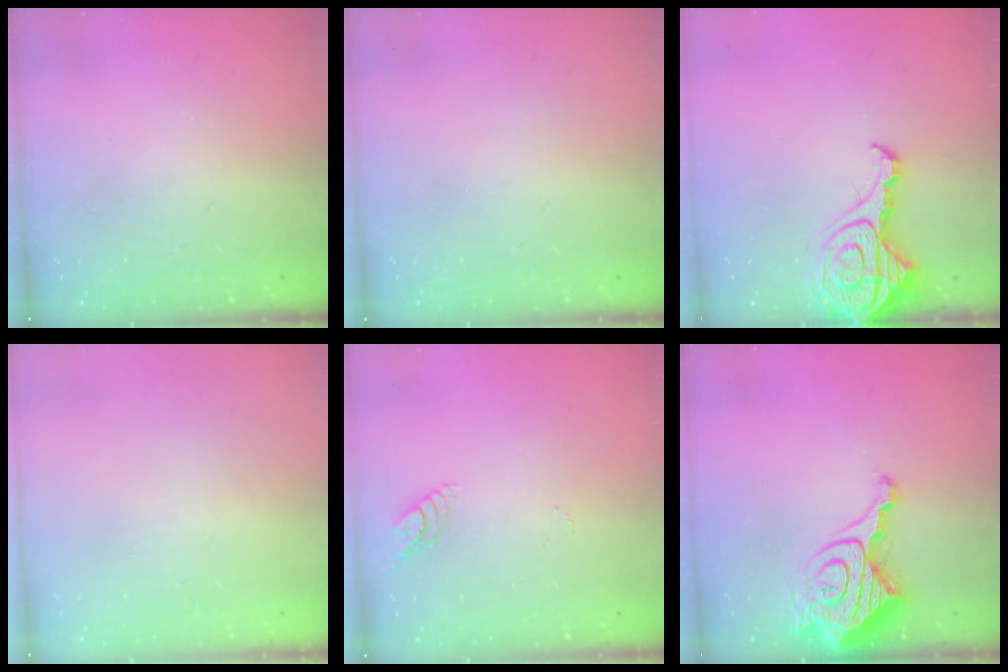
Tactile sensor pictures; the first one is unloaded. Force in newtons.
{"total": 0.0}
{"total": 13.6, "press": 13.5, "slide": 1.4}
{"total": 0.0}
{"total": 3.6, "press": 3.6, "slide": 0.6}
{"total": 16.6, "press": 16.5, "slide": 1.9}